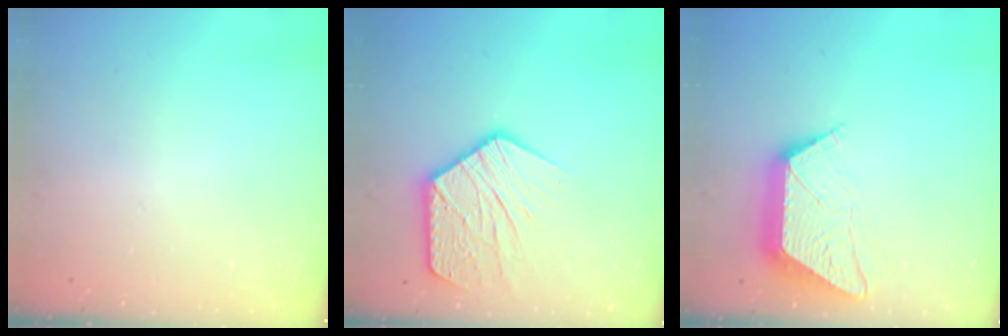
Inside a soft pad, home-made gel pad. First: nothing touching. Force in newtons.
{"total": 15.2, "press": 15.2, "slide": 1.1}
{"total": 13.0, "press": 12.9, "slide": 1.0}